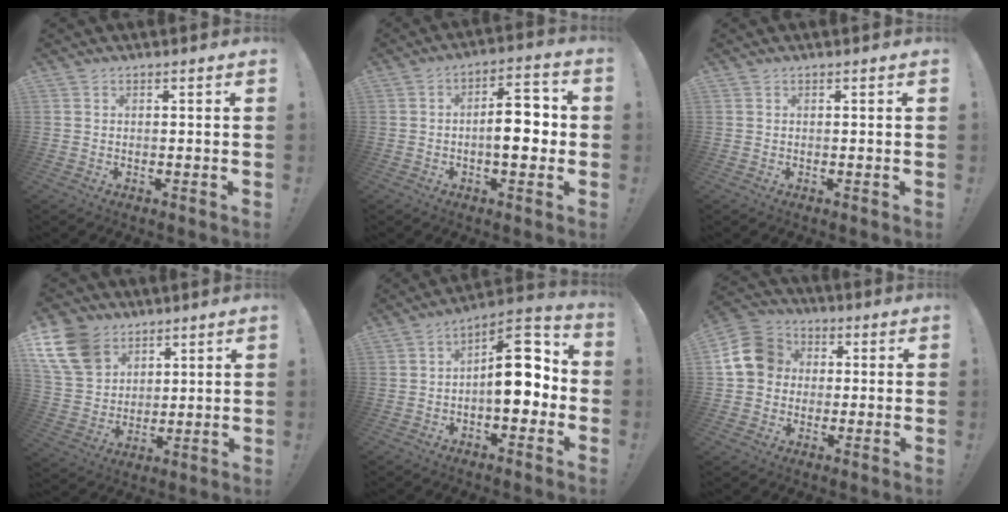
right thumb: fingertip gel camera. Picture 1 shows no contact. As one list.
[{"total": 11.7, "force": [-1.3, 5.5, 10.2], "torque": [-0.139, 0.015, -0.023]}, {"total": 0.0}, {"total": 15.7, "force": [8.2, 11.5, 6.9], "torque": [-0.125, -0.042, 0.164]}, {"total": 14.2, "force": [-0.2, 7.7, 11.9], "torque": [-0.155, 0.011, -0.002]}, {"total": 14.6, "force": [2.2, 12.5, 7.3], "torque": [-0.121, 0.009, 0.048]}]